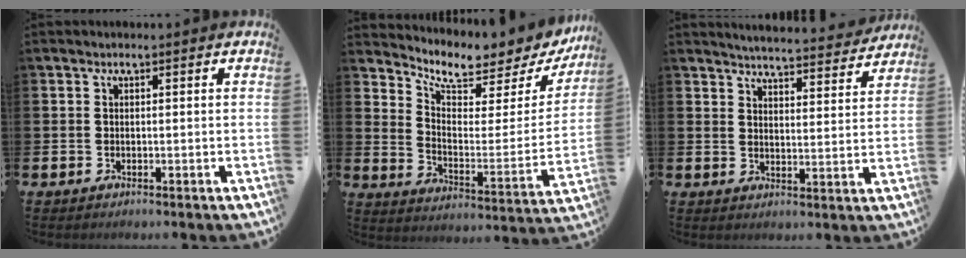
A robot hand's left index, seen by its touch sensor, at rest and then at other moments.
{"total": 6.9, "force": [6.4, 1.7, 1.9], "torque": [-0.063, -0.055, 0.105]}
{"total": 5.0, "force": [5.0, 0.1, 0.5], "torque": [-0.019, -0.042, 0.085]}